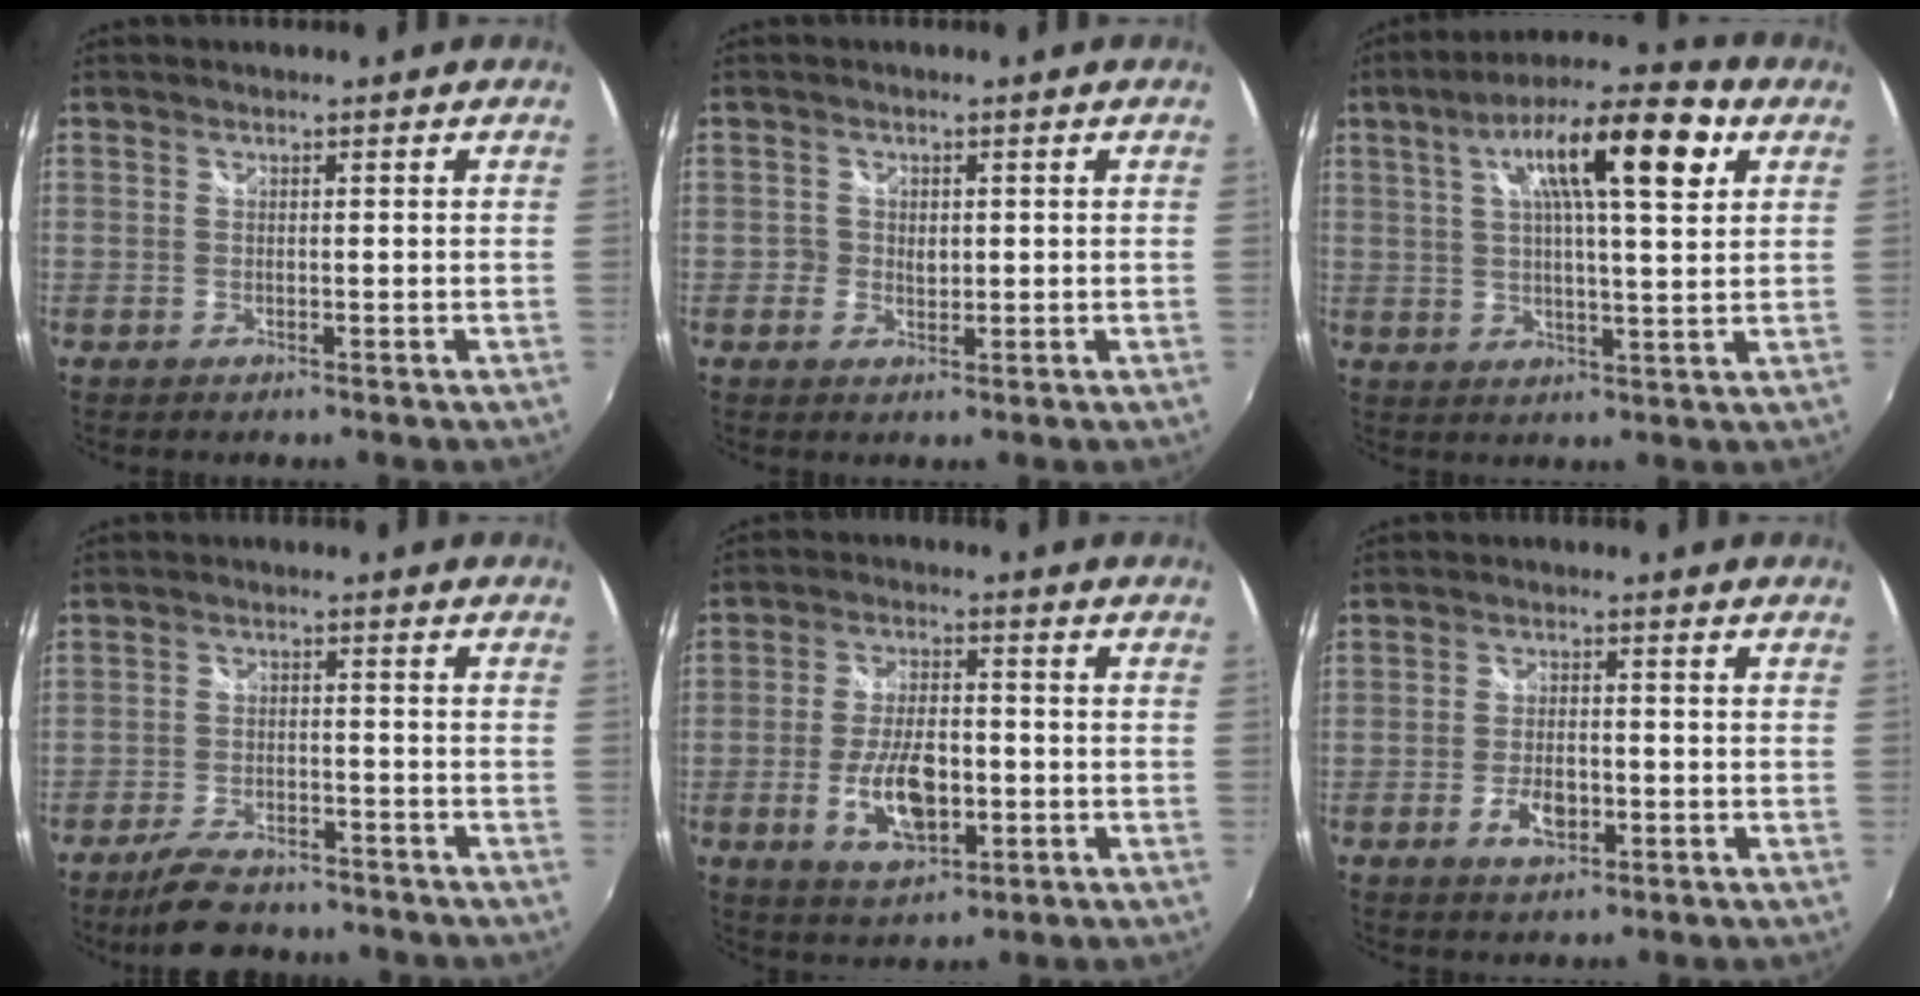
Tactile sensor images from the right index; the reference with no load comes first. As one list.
[{"total": 2.0, "force": [0.0, 1.9, 0.7], "torque": [-0.012, 0.002, -0.003]}, {"total": 16.7, "force": [6.8, 3.8, 14.7], "torque": [-0.245, 0.033, 0.098]}, {"total": 9.4, "force": [-7.9, 3.4, 4.0], "torque": [-0.100, -0.009, -0.126]}, {"total": 10.4, "force": [-2.7, 5.1, 8.7], "torque": [-0.167, -0.002, -0.041]}, {"total": 4.9, "force": [-1.9, 2.6, 3.7], "torque": [-0.076, -0.001, -0.030]}]